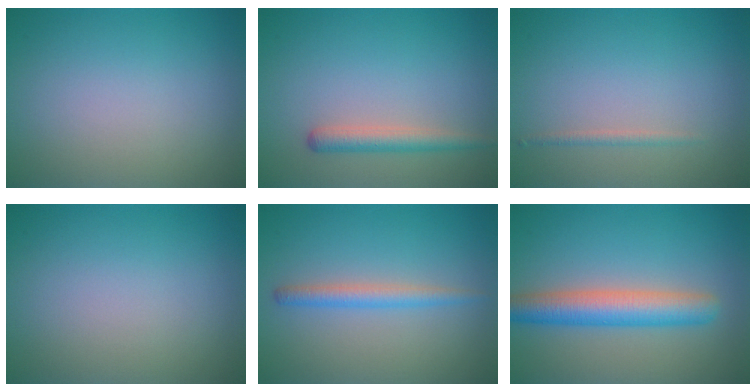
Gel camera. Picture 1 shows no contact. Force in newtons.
{"total": 2.2, "press": 2.2, "slide": 0.1}
{"total": 0.8, "press": 0.8, "slide": 0.0}
{"total": 0.0}
{"total": 2.1, "press": 2.1, "slide": 0.1}
{"total": 5.1, "press": 5.1, "slide": 0.1}